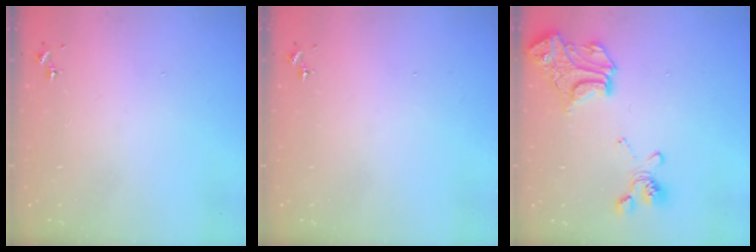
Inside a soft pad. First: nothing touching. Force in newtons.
{"total": 0.0}
{"total": 19.8, "press": 19.7, "slide": 1.5}